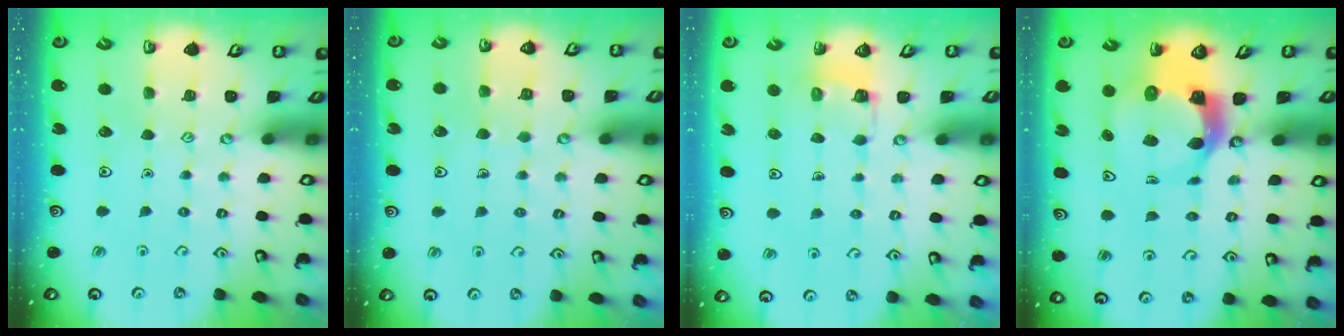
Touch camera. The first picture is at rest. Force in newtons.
{"total": 4.3, "press": 4.3, "slide": 0.3}
{"total": 2.8, "press": 2.8, "slide": 0.2}
{"total": 6.5, "press": 6.4, "slide": 1.0}